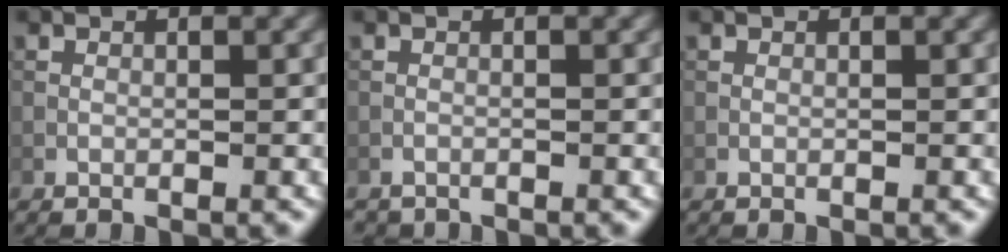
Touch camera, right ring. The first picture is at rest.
{"total": 0.8, "force": [-0.8, 0.2, -0.1], "torque": [0.002, -0.003, -0.016]}
{"total": 0.0}